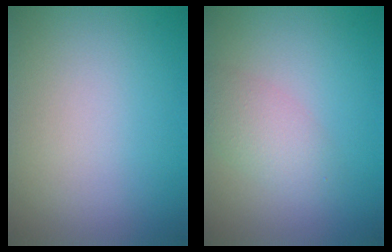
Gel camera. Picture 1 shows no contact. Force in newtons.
{"total": 2.7, "press": 2.7, "slide": 0.1}